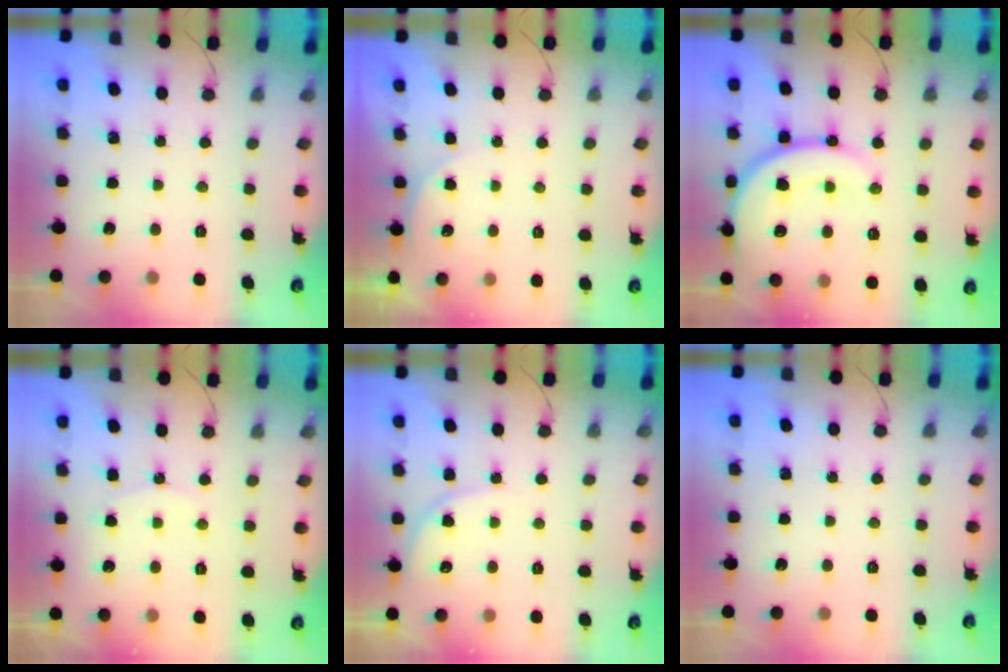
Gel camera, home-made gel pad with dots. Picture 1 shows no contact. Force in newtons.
{"total": 3.6, "press": 3.6, "slide": 0.5}
{"total": 18.8, "press": 18.5, "slide": 3.7}
{"total": 7.8, "press": 7.8, "slide": 0.5}
{"total": 6.7, "press": 6.7, "slide": 0.3}
{"total": 0.0}